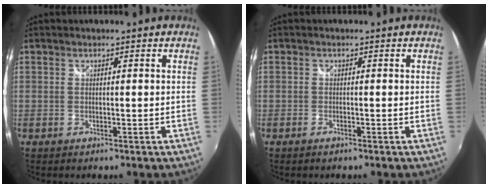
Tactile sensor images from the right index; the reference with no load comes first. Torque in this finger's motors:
{"motor_torque": [0.11, 0.06, 0.05, 0.00]}